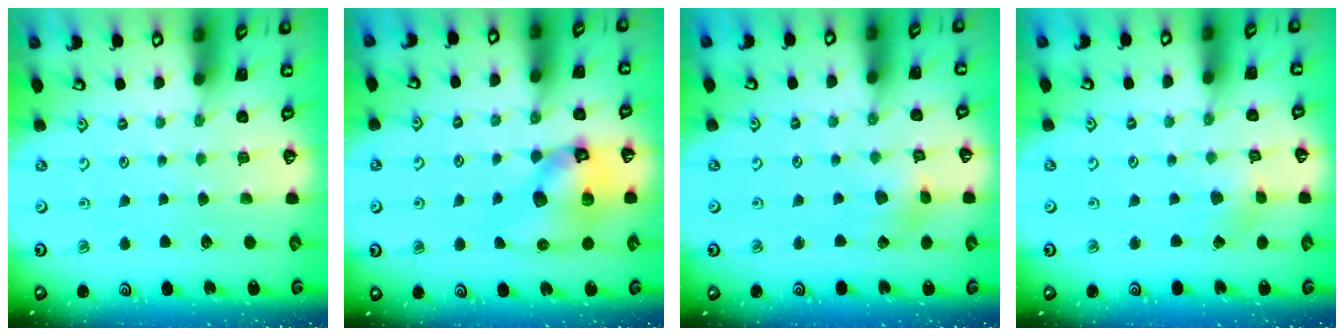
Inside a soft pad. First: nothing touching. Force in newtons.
{"total": 12.1, "press": 11.9, "slide": 1.7}
{"total": 2.7, "press": 2.7, "slide": 0.5}
{"total": 2.0, "press": 1.9, "slide": 0.3}